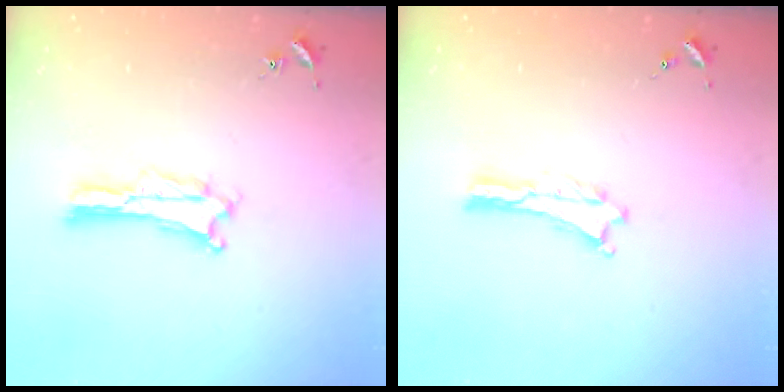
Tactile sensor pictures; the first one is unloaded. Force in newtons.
{"total": 0.0}